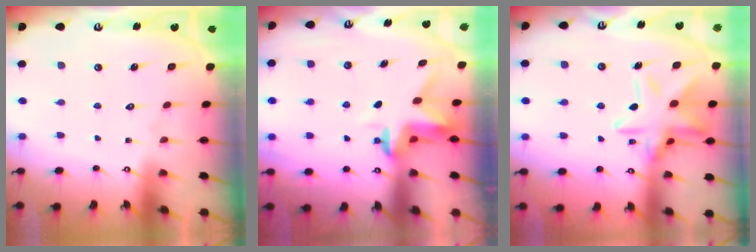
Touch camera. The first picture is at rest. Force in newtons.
{"total": 3.2, "press": 3.2, "slide": 0.4}
{"total": 14.9, "press": 14.9, "slide": 1.1}